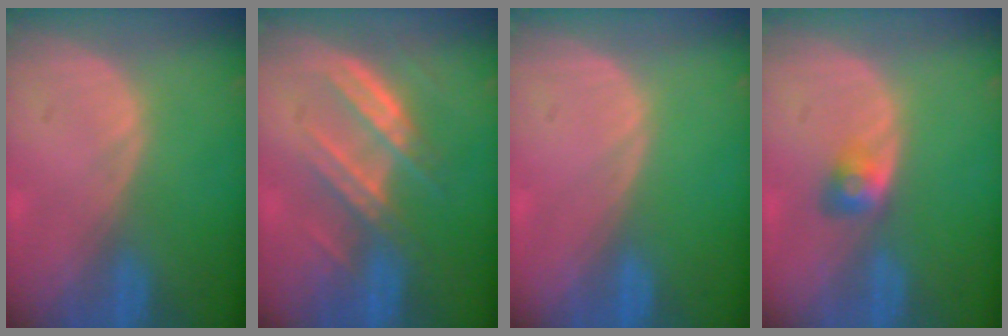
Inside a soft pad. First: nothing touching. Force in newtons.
{"total": 6.8, "press": 6.8, "slide": 0.9}
{"total": 0.0}
{"total": 2.9, "press": 2.4, "slide": 1.5}